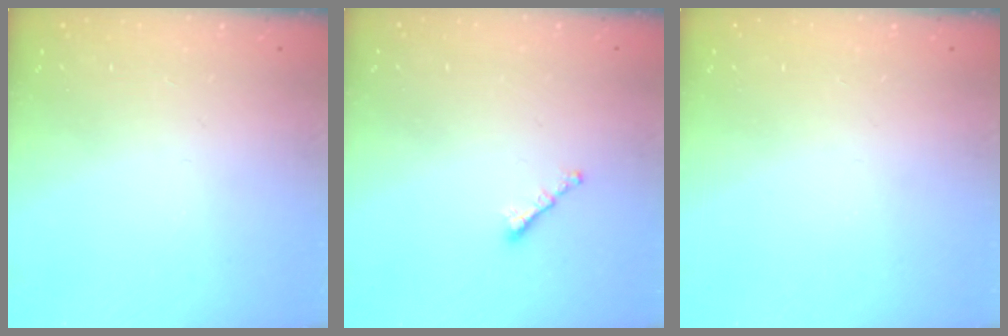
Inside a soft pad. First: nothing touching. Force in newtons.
{"total": 0.7, "press": 0.6, "slide": 0.4}
{"total": 0.0}